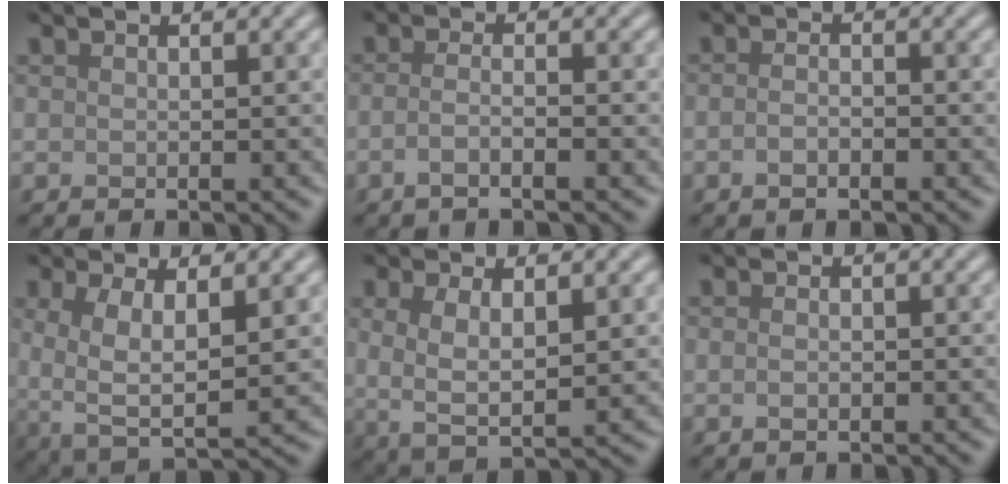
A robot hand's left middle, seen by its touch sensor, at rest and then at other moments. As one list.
[{"total": 2.2, "force": [-1.0, 0.6, 1.9], "torque": [-0.029, -0.003, -0.026]}, {"total": 1.6, "force": [-0.7, 0.6, 1.2], "torque": [-0.024, -0.002, -0.015]}, {"total": 5.5, "force": [0.5, 2.3, 5.0], "torque": [-0.104, -0.008, 0.009]}, {"total": 4.0, "force": [0.5, 1.5, 3.7], "torque": [-0.076, -0.006, 0.011]}, {"total": 1.0, "force": [-0.2, 0.6, 0.8], "torque": [-0.015, -0.002, -0.003]}]